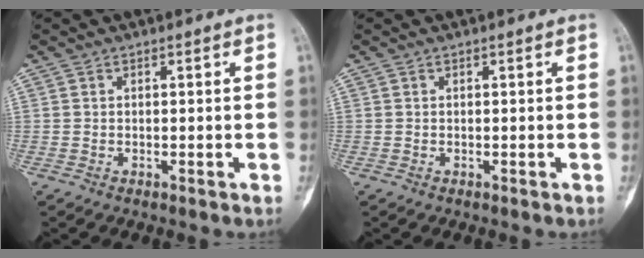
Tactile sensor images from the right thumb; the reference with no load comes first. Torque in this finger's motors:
{"motor_torque": [0.06, -0.05, -0.03, -0.03, 0.02]}